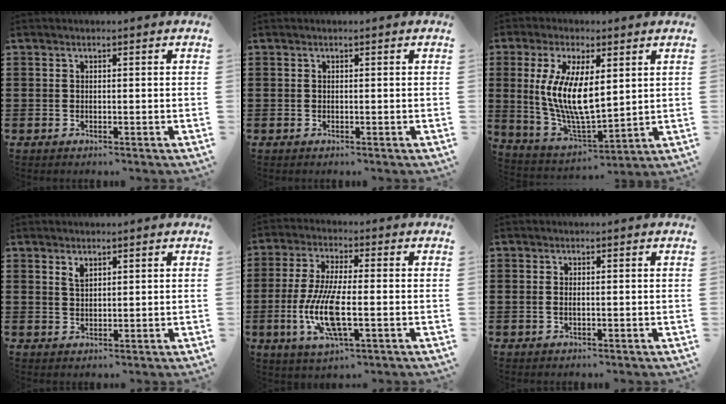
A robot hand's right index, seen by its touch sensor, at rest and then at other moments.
{"total": 0.0}
{"total": 10.5, "force": [1.8, 4.3, 9.4], "torque": [-0.192, -0.002, 0.035]}
{"total": 1.7, "force": [1.3, 0.8, 0.7], "torque": [-0.017, 0.002, 0.025]}
{"total": 10.3, "force": [-2.6, 3.1, 9.5], "torque": [-0.210, -0.016, -0.053]}
{"total": 1.0, "force": [0.0, 0.4, 0.9], "torque": [-0.018, 0.003, -0.001]}